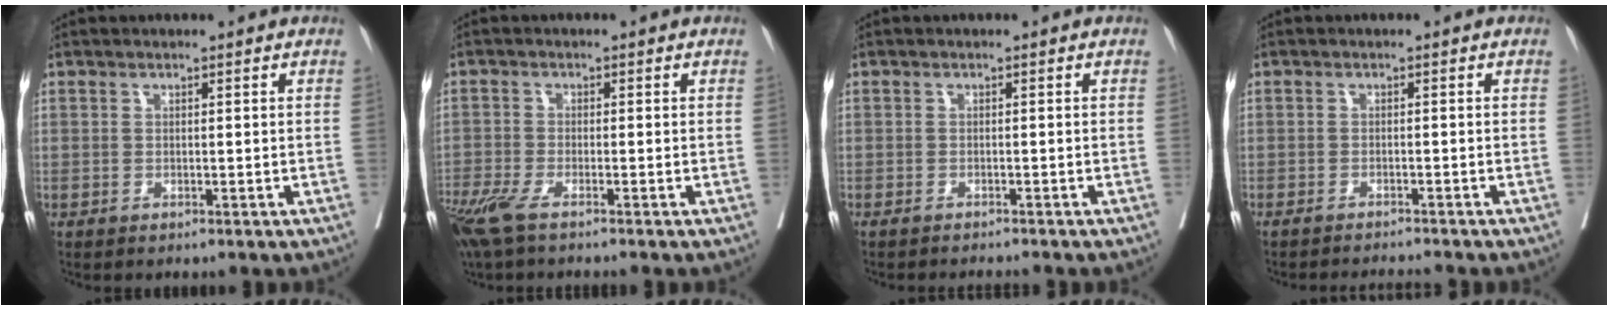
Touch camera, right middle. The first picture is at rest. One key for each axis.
{"total": 5.8, "fx": -4.4, "fy": 0.5, "fz": 3.7, "tx": -0.072, "ty": -0.014, "tz": -0.084}
{"total": 4.0, "fx": -3.8, "fy": 0.1, "fz": 1.4, "tx": -0.016, "ty": -0.003, "tz": -0.052}
{"total": 4.9, "fx": -4.8, "fy": -0.5, "fz": 1.3, "tx": -0.012, "ty": -0.008, "tz": -0.067}